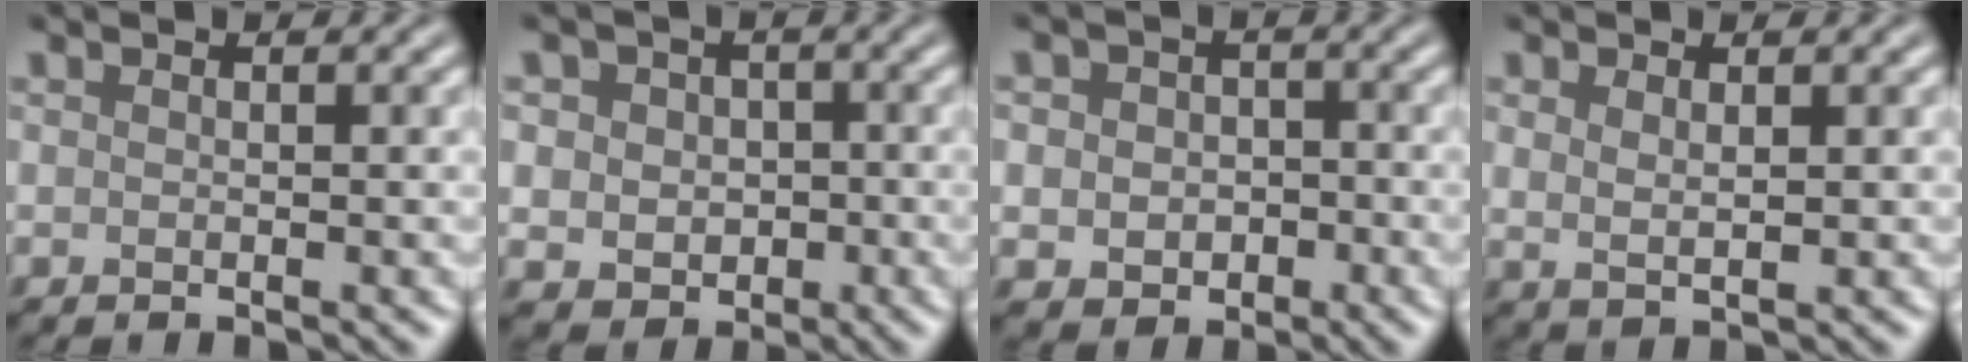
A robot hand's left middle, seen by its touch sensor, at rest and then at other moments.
{"total": 4.7, "force": [0.3, 4.1, 2.3], "torque": [-0.030, 0.016, -0.014]}
{"total": 4.2, "force": [-0.5, 3.6, 2.1], "torque": [-0.019, -0.002, -0.018]}
{"total": 1.5, "force": [0.7, 0.6, 1.2], "torque": [-0.024, -0.005, 0.017]}